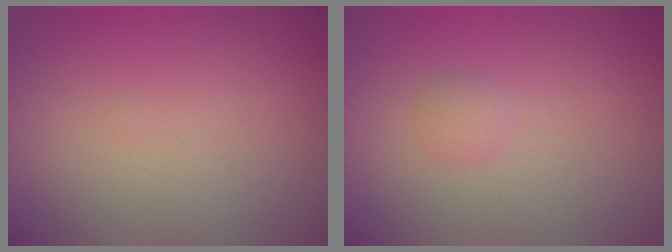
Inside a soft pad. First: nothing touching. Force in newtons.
{"total": 1.0, "press": 1.0, "slide": 0.1}